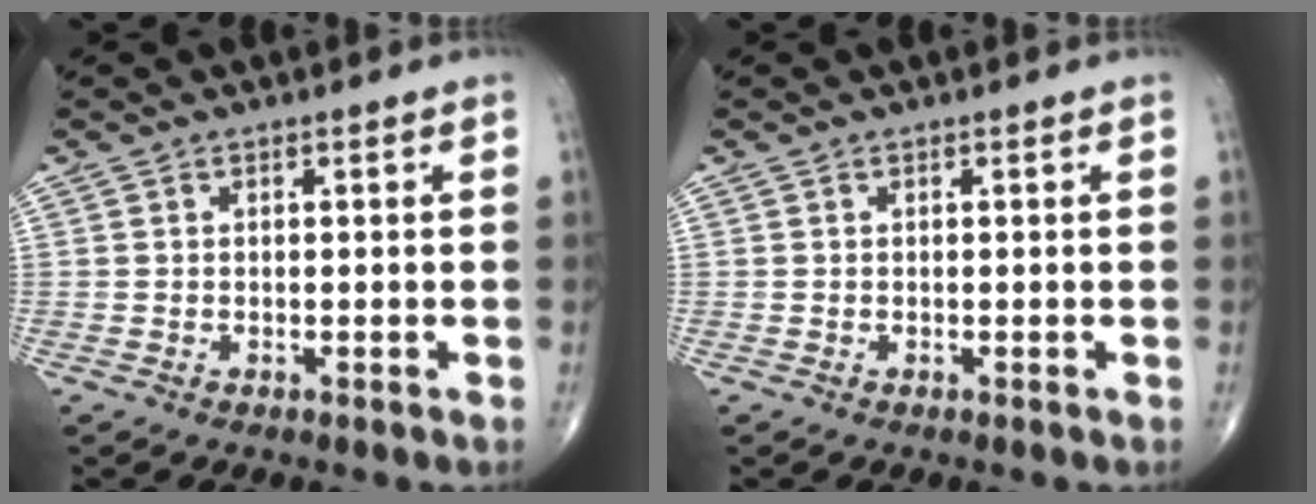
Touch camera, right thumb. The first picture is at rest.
{"total": 0.0}